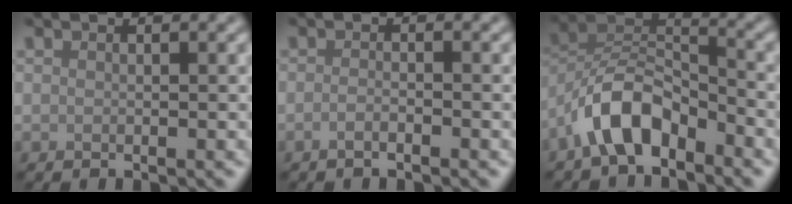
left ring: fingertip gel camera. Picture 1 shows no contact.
{"total": 1.0, "force": [-0.6, 0.2, 0.7], "torque": [-0.012, 0.000, -0.012]}
{"total": 6.0, "force": [-4.1, 2.6, 3.5], "torque": [-0.057, 0.014, -0.086]}